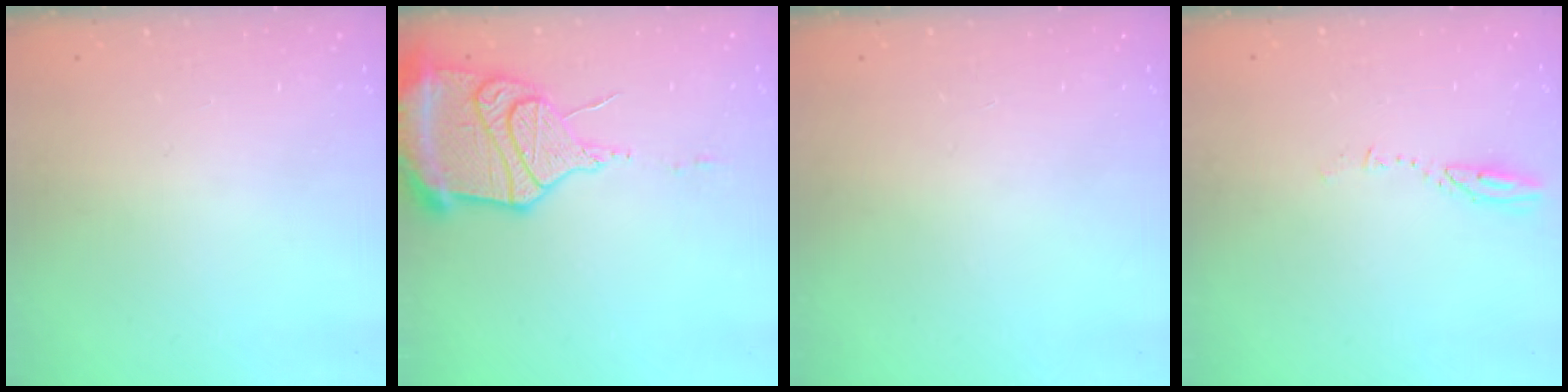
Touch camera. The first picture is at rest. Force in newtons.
{"total": 17.6, "press": 17.4, "slide": 2.2}
{"total": 0.9, "press": 0.0, "slide": 0.9}
{"total": 3.3, "press": 3.3, "slide": 0.3}